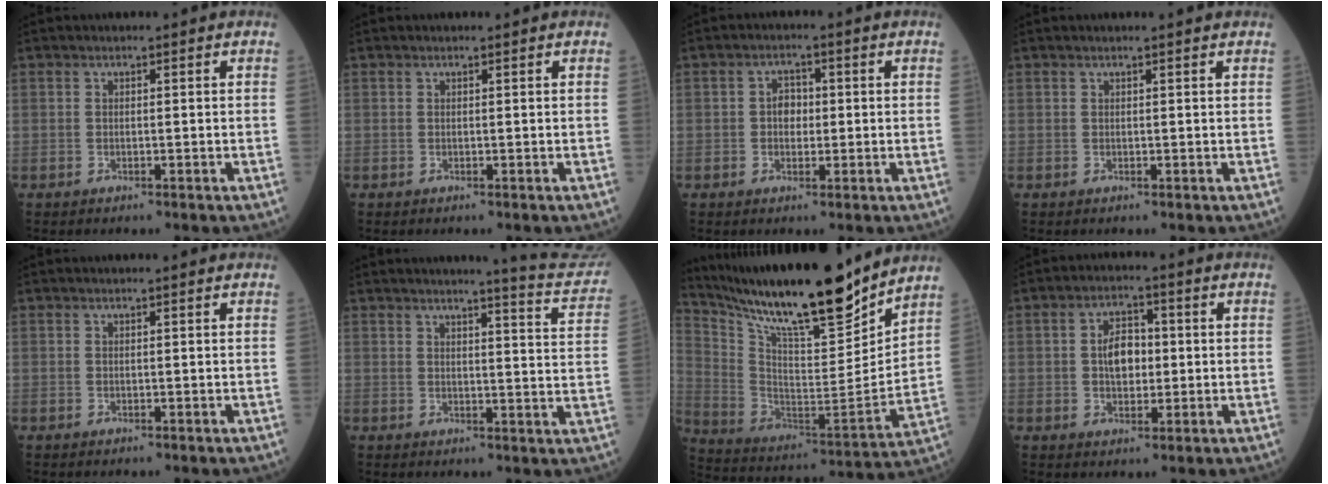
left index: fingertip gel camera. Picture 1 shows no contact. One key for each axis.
{"total": 0.0}
{"total": 2.7, "fx": 0.0, "fy": 2.0, "fz": 1.9, "tx": -0.031, "ty": 0.008, "tz": 0.000}
{"total": 1.5, "fx": 1.4, "fy": -0.2, "fz": 0.6, "tx": -0.011, "ty": 0.006, "tz": 0.020}
{"total": 0.7, "fx": 0.6, "fy": -0.1, "fz": 0.3, "tx": -0.008, "ty": 0.002, "tz": 0.012}
{"total": 10.1, "fx": 9.7, "fy": -0.8, "fz": 2.7, "tx": -0.030, "ty": -0.055, "tz": 0.095}
{"total": 23.5, "fx": 19.9, "fy": 2.7, "fz": 12.2, "tx": -0.232, "ty": -0.026, "tz": 0.333}
{"total": 5.1, "fx": 0.2, "fy": 3.1, "fz": 4.1, "tx": -0.078, "ty": 0.012, "tz": 0.004}